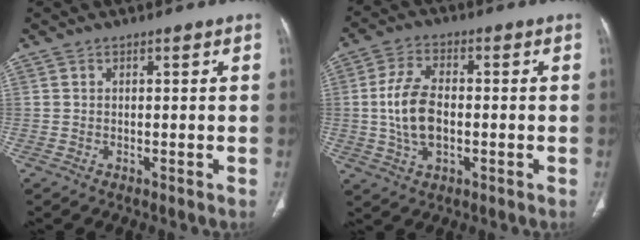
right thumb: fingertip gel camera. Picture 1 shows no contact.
{"total": 9.8, "force": [-0.6, 5.5, 8.1], "torque": [-0.160, 0.008, -0.012]}